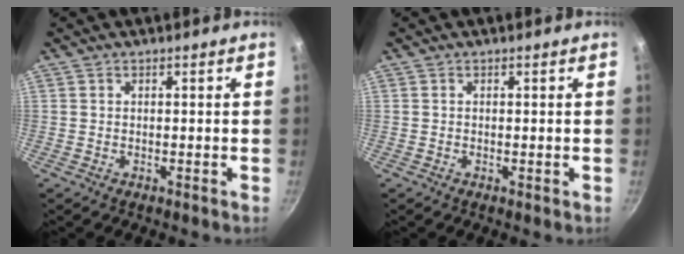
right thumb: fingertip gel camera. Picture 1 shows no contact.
{"total": 0.0}